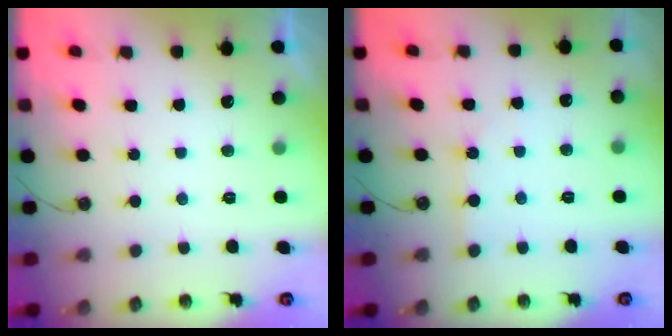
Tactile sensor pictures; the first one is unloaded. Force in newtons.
{"total": 2.9, "press": 2.9, "slide": 0.3}